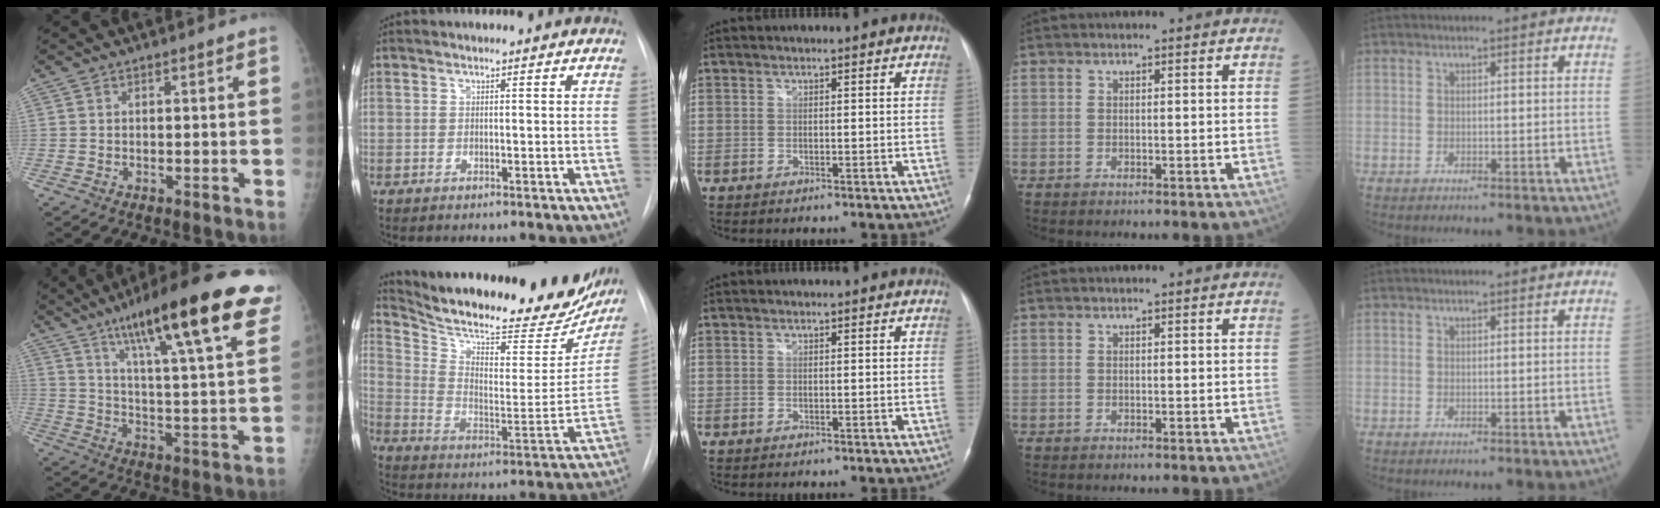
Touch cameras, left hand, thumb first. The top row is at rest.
{"thumb": {"total": 27.5, "force": [16.2, 4.7, 21.7], "torque": [-0.312, -0.035, 0.242]}, "index": {"total": 28.7, "force": [24.8, 7.4, 12.6], "torque": [-0.203, -0.049, 0.337]}}